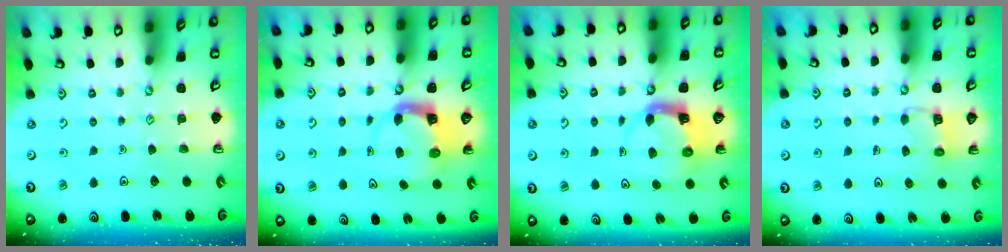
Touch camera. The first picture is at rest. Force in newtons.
{"total": 3.7, "press": 3.6, "slide": 0.6}
{"total": 3.9, "press": 3.8, "slide": 0.6}
{"total": 4.0, "press": 3.9, "slide": 0.2}